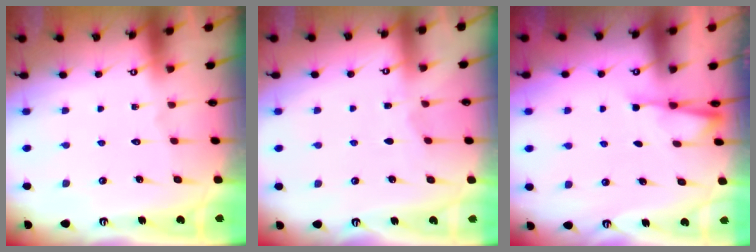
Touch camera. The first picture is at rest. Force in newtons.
{"total": 2.9, "press": 2.9, "slide": 0.3}
{"total": 2.5, "press": 2.4, "slide": 0.4}